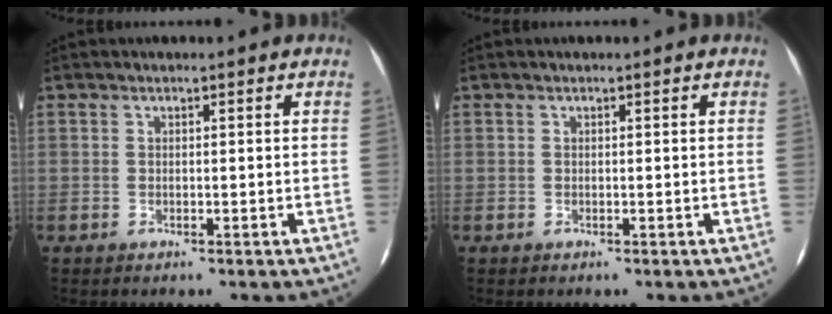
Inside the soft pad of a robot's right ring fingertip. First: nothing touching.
{"total": 0.0}